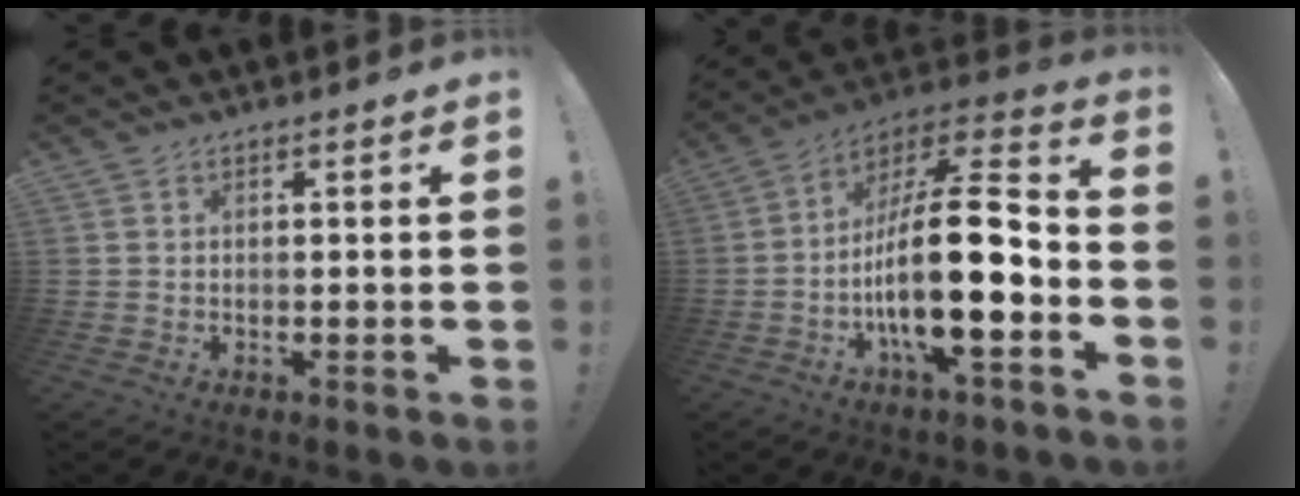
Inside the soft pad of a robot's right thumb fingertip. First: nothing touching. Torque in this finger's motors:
{"motor_torque": [2.81, 2.20, 1.52, -1.25, 0.41]}